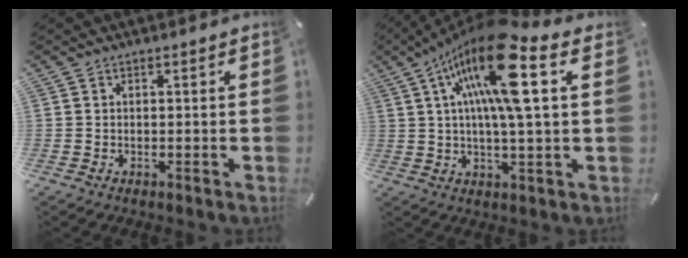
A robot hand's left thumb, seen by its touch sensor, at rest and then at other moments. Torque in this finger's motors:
{"motor_torque": [1.77, 3.24, 2.47, -0.30, 0.84]}